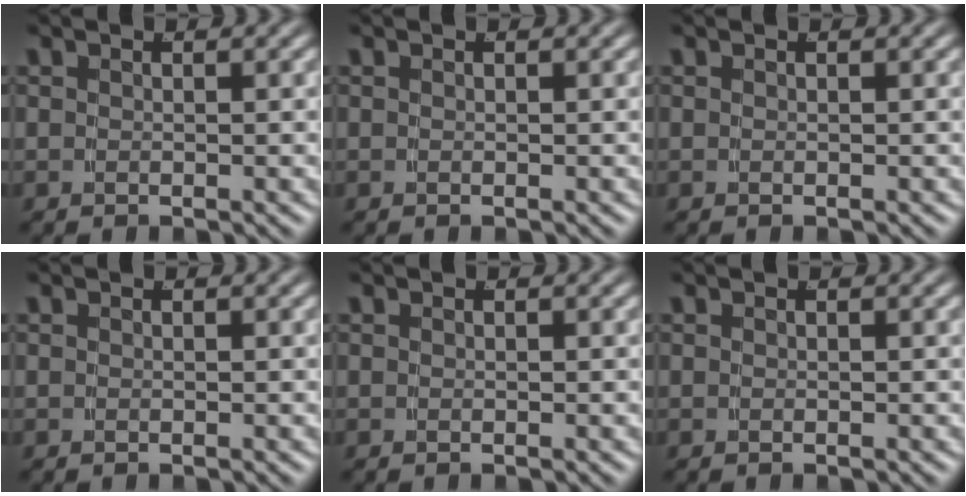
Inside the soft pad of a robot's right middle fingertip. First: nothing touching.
{"total": 0.0}
{"total": 0.0}
{"total": 0.0}
{"total": 0.0}
{"total": 0.0}